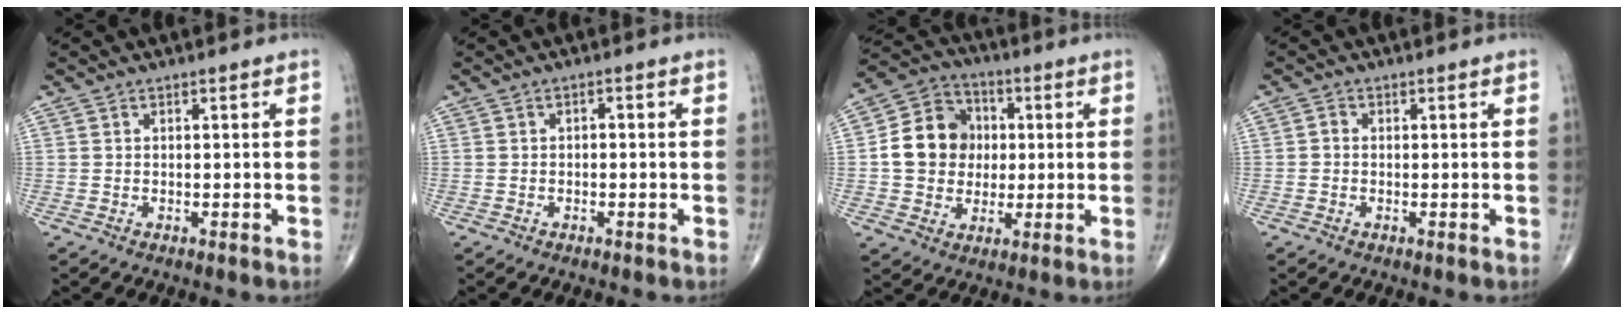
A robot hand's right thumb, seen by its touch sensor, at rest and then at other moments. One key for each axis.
{"total": 1.0, "fx": -0.1, "fy": 0.6, "fz": 0.7, "tx": -0.006, "ty": 0.006, "tz": -0.005}
{"total": 12.5, "fx": 0.6, "fy": 10.9, "fz": 6.2, "tx": -0.083, "ty": 0.021, "tz": 0.007}
{"total": 1.0, "fx": -0.2, "fy": 0.8, "fz": 0.6, "tx": -0.005, "ty": 0.002, "tz": -0.007}